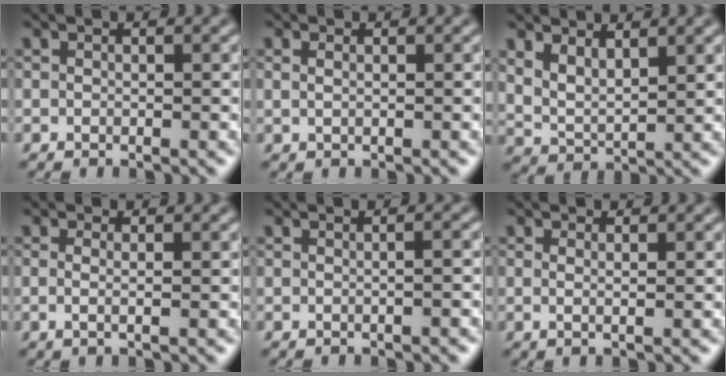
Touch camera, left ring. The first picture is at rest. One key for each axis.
{"total": 0.9, "fx": 0.5, "fy": 0.5, "fz": 0.7, "tx": -0.010, "ty": -0.009, "tz": 0.008}
{"total": 3.3, "fx": 2.0, "fy": 1.6, "fz": 2.2, "tx": -0.050, "ty": -0.008, "tz": 0.045}
{"total": 1.2, "fx": 0.0, "fy": 0.3, "fz": 1.2, "tx": -0.019, "ty": -0.005, "tz": -0.004}
{"total": 1.8, "fx": 0.1, "fy": 0.7, "fz": 1.7, "tx": -0.014, "ty": 0.002, "tz": -0.008}
{"total": 1.0, "fx": 0.2, "fy": 0.3, "fz": 0.9, "tx": -0.014, "ty": -0.004, "tz": 0.001}